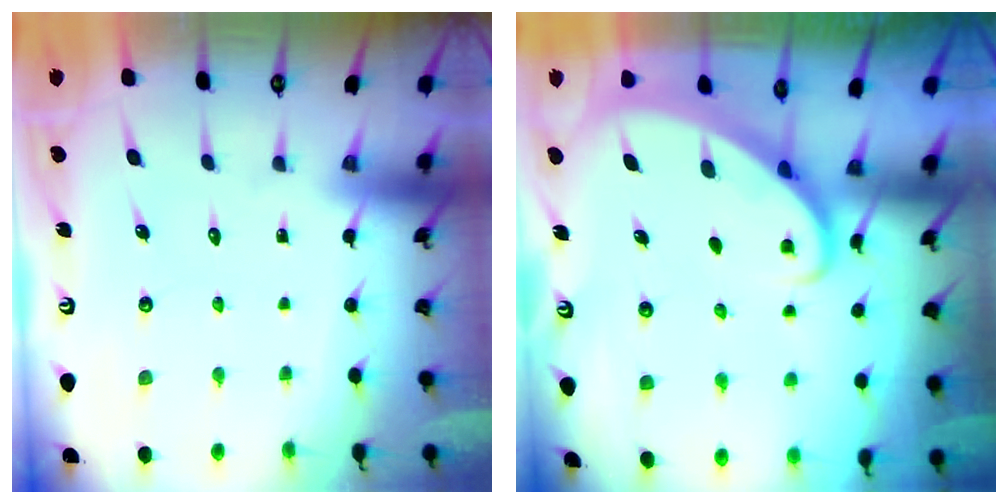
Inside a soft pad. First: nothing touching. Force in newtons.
{"total": 2.6, "press": 2.6, "slide": 0.3}